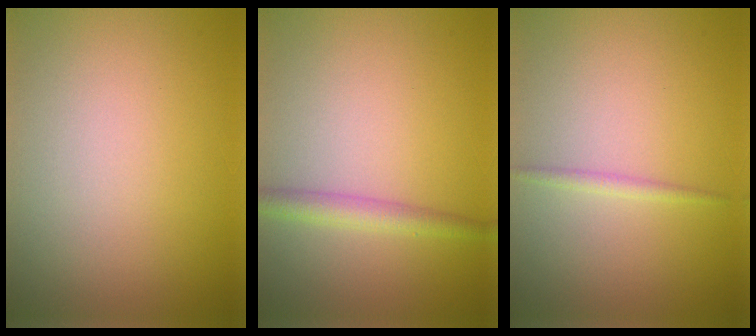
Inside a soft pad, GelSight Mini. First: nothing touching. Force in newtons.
{"total": 2.3, "press": 2.3, "slide": 0.1}
{"total": 0.9, "press": 0.9, "slide": 0.1}